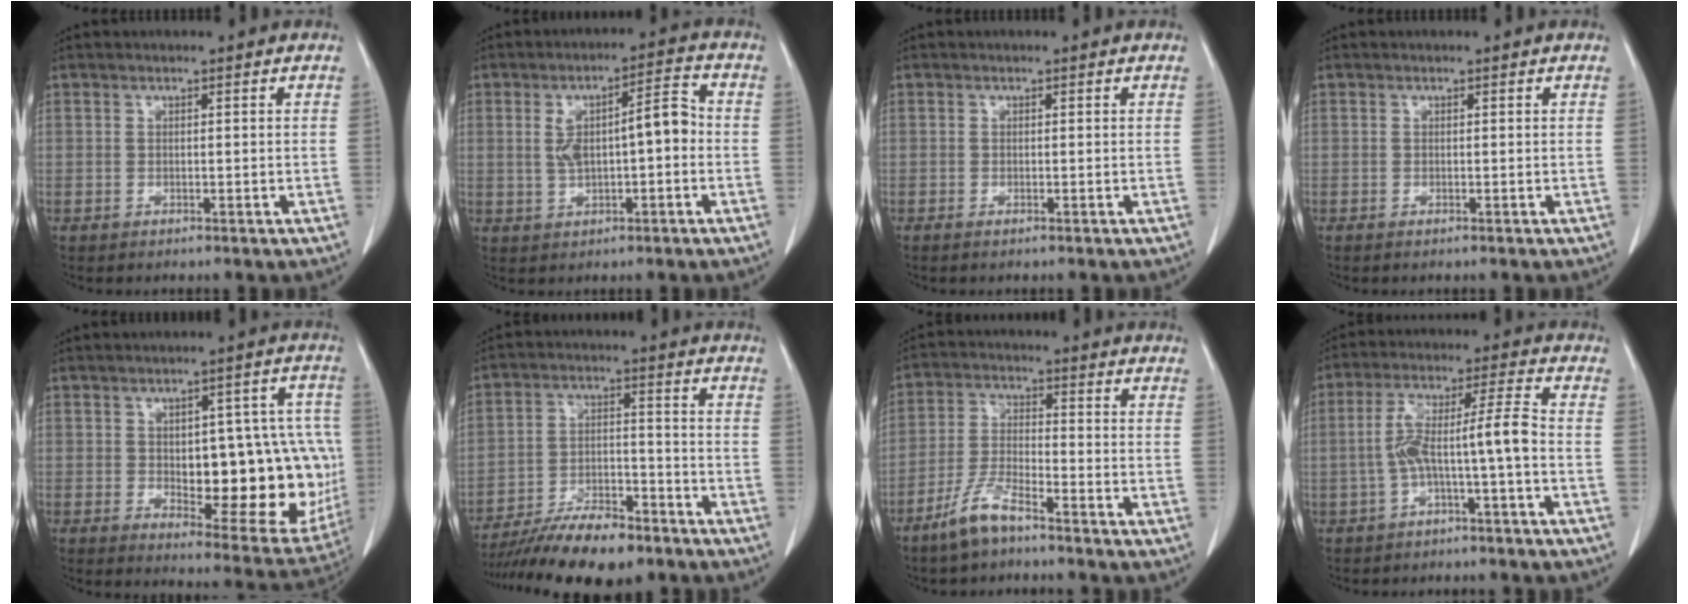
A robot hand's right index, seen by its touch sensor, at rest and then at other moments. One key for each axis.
{"total": 8.1, "fx": -0.1, "fy": 2.4, "fz": 7.7, "tx": -0.136, "ty": 0.030, "tz": 0.004}
{"total": 0.5, "fx": -0.4, "fy": 0.0, "fz": 0.4, "tx": -0.010, "ty": -0.002, "tz": -0.007}
{"total": 0.0}
{"total": 19.8, "fx": -1.4, "fy": 8.0, "fz": 18.0, "tx": -0.174, "ty": 0.022, "tz": 0.011}
{"total": 13.3, "fx": -10.9, "fy": 3.5, "fz": 6.8, "tx": -0.112, "ty": 0.000, "tz": -0.182}
{"total": 6.8, "fx": -5.2, "fy": 1.2, "fz": 4.2, "tx": -0.096, "ty": -0.011, "tz": -0.106}
{"total": 8.0, "fx": -2.2, "fy": -0.2, "fz": 7.7, "tx": -0.145, "ty": 0.033, "tz": -0.035}